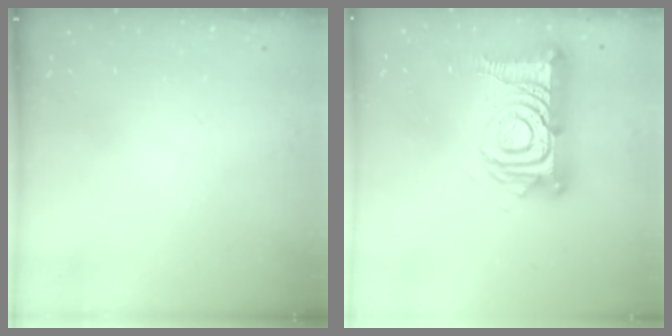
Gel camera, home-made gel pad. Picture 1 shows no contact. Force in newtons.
{"total": 18.4, "press": 18.2, "slide": 2.0}